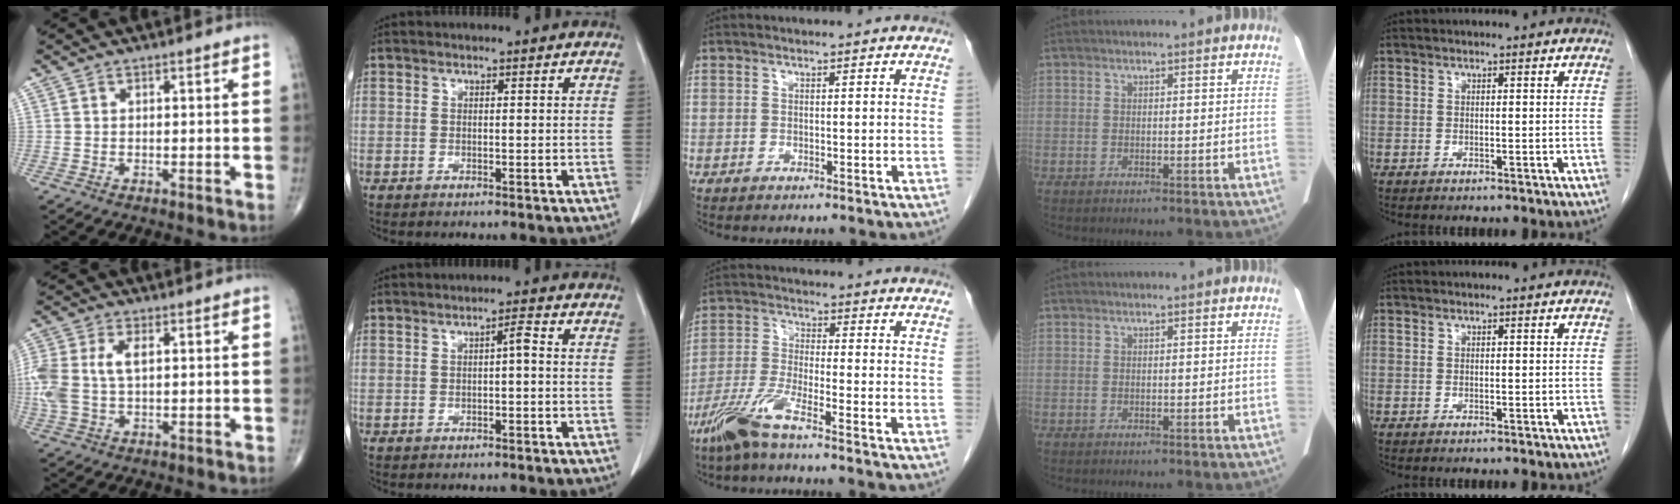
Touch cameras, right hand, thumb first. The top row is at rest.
{"thumb": {"total": 10.4, "force": [1.3, 6.0, 8.4], "torque": [-0.216, 0.014, 0.030]}, "index": {"total": 2.2, "force": [0.0, 0.6, 2.1], "torque": [-0.039, 0.011, 0.002]}, "middle": {"total": 6.8, "force": [-5.1, -0.2, 4.5], "torque": [-0.104, -0.018, -0.109]}}